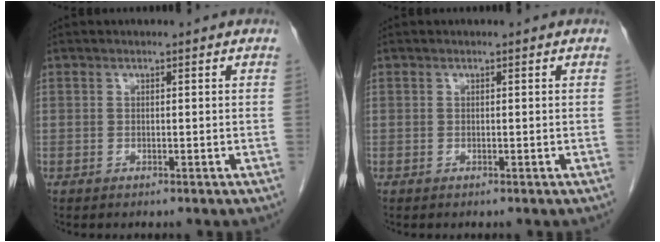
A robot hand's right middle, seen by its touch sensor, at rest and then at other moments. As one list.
[{"total": 0.0}]